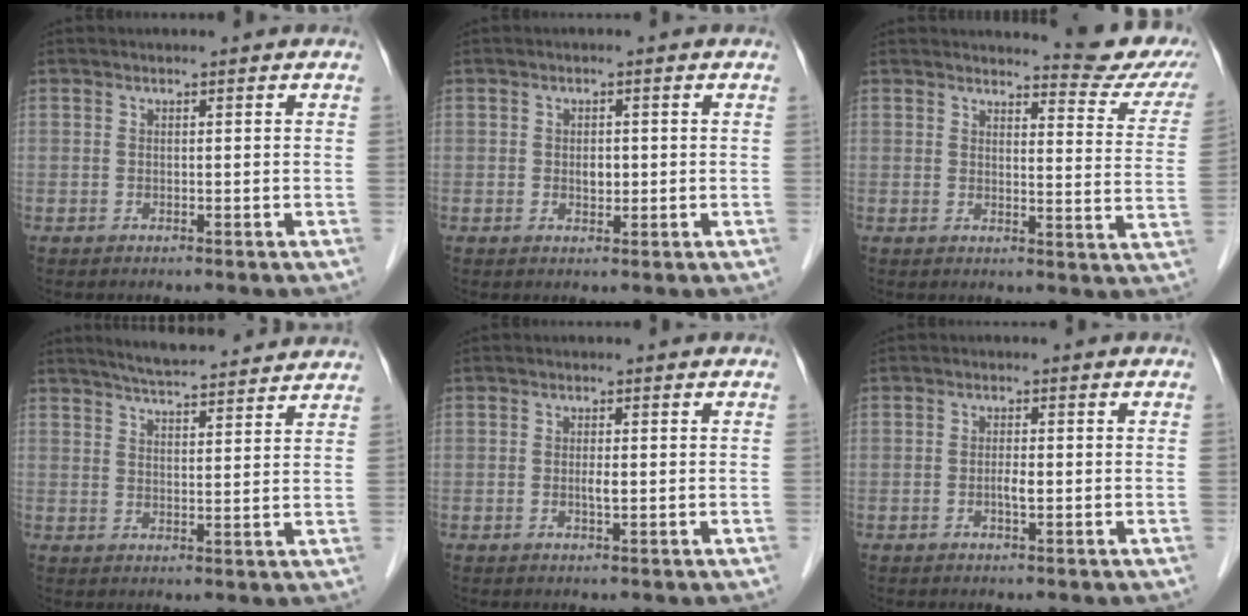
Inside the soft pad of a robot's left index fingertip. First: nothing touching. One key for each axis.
{"total": 1.7, "fx": -0.2, "fy": 1.2, "fz": 1.2, "tx": -0.020, "ty": -0.003, "tz": -0.001}
{"total": 11.0, "fx": 10.4, "fy": 1.7, "fz": 3.4, "tx": -0.022, "ty": -0.047, "tz": 0.099}
{"total": 12.8, "fx": 11.7, "fy": 1.4, "fz": 4.9, "tx": -0.074, "ty": 0.014, "tz": 0.156}
{"total": 1.2, "fx": -0.3, "fy": 0.3, "fz": 1.1, "tx": -0.022, "ty": -0.005, "tz": -0.004}
{"total": 1.4, "fx": -0.5, "fy": 0.4, "fz": 1.3, "tx": -0.025, "ty": -0.002, "tz": -0.010}